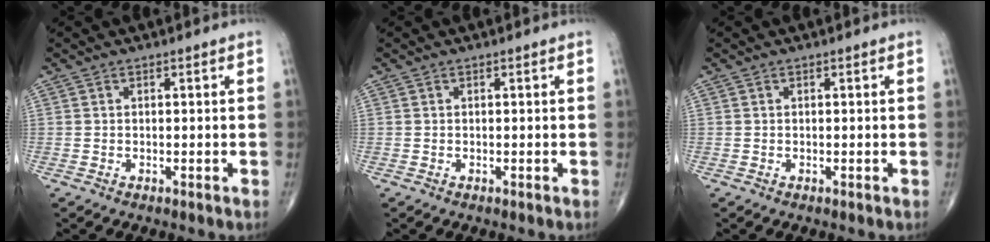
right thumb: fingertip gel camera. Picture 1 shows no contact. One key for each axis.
{"total": 0.0}
{"total": 0.0}